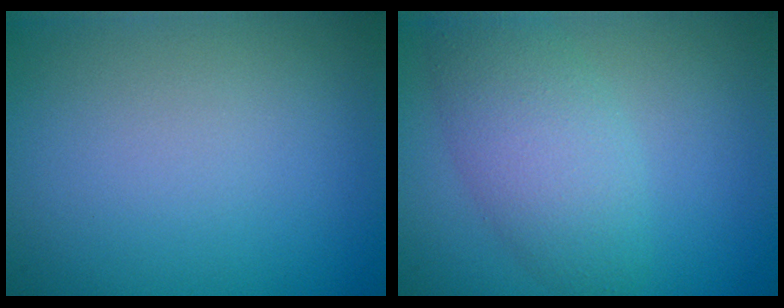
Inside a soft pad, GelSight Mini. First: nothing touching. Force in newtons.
{"total": 4.5, "press": 4.5, "slide": 0.2}